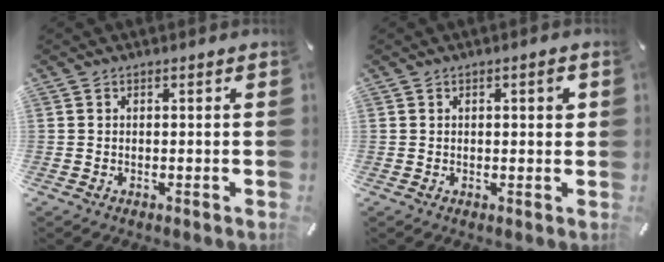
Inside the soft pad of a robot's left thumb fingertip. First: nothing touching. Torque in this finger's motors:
{"motor_torque": [0.06, -0.30, 0.04, 0.20, 0.00]}